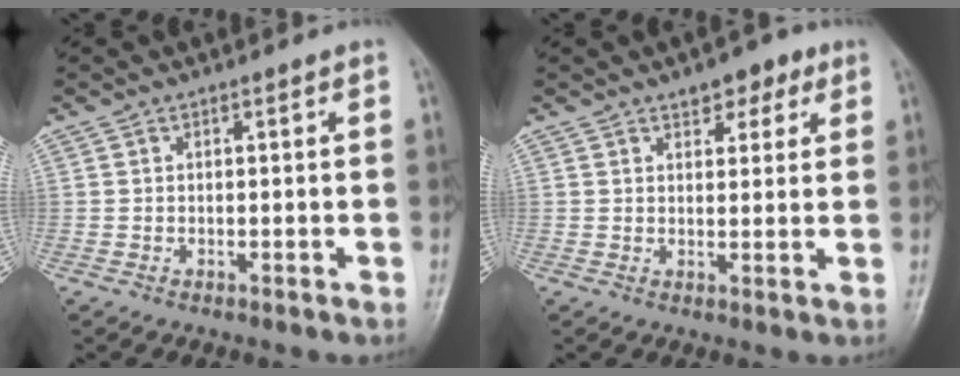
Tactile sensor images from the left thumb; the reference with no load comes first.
{"total": 5.3, "force": [3.2, 2.8, 3.1], "torque": [-0.015, -0.012, 0.041]}